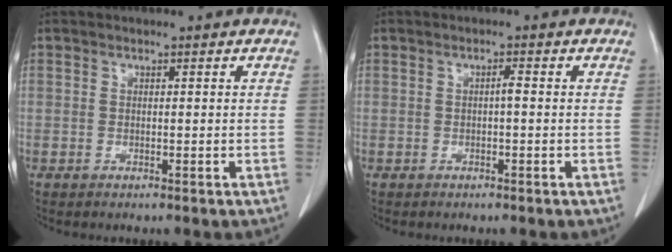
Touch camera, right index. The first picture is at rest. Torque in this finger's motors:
{"motor_torque": [0.22, -0.17, 0.09, 0.04]}